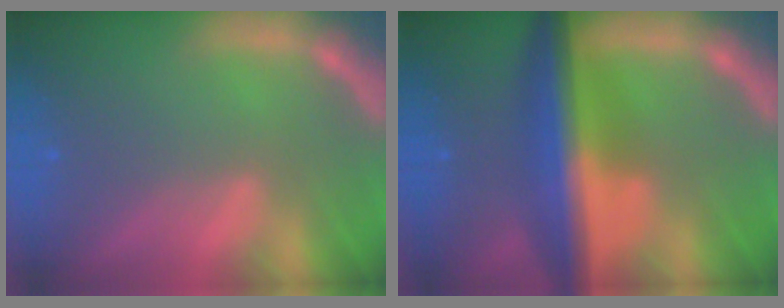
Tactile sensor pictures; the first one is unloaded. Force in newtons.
{"total": 9.5}